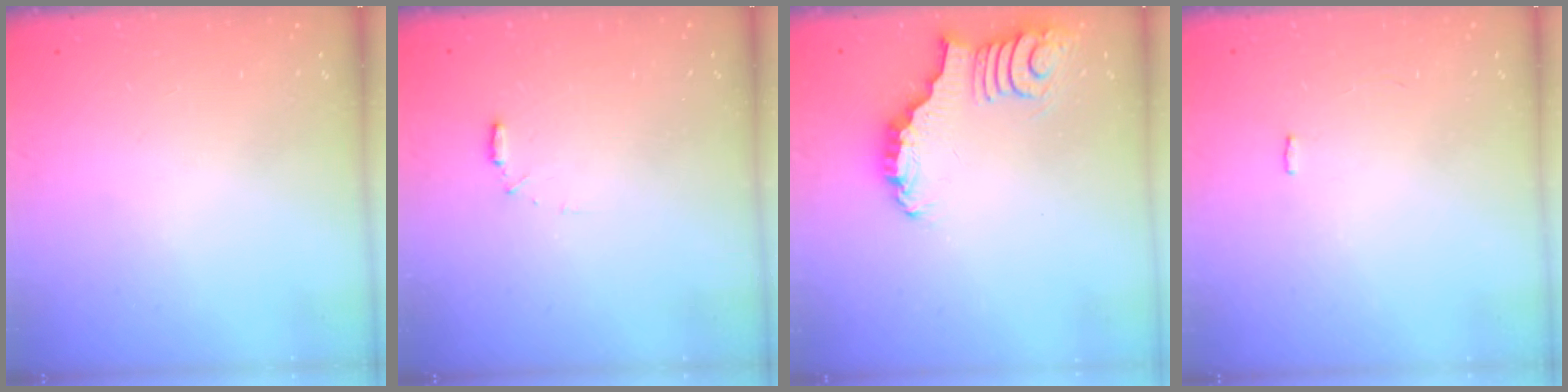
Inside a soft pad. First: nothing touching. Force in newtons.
{"total": 4.9, "press": 4.9, "slide": 0.5}
{"total": 3.4, "press": 3.4, "slide": 0.4}
{"total": 2.0, "press": 2.0, "slide": 0.3}